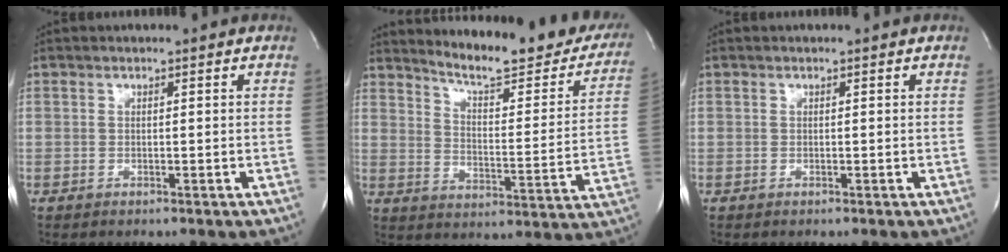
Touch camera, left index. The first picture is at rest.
{"total": 21.3, "force": [18.9, 4.0, 9.0], "torque": [-0.113, -0.064, 0.234]}
{"total": 0.0}